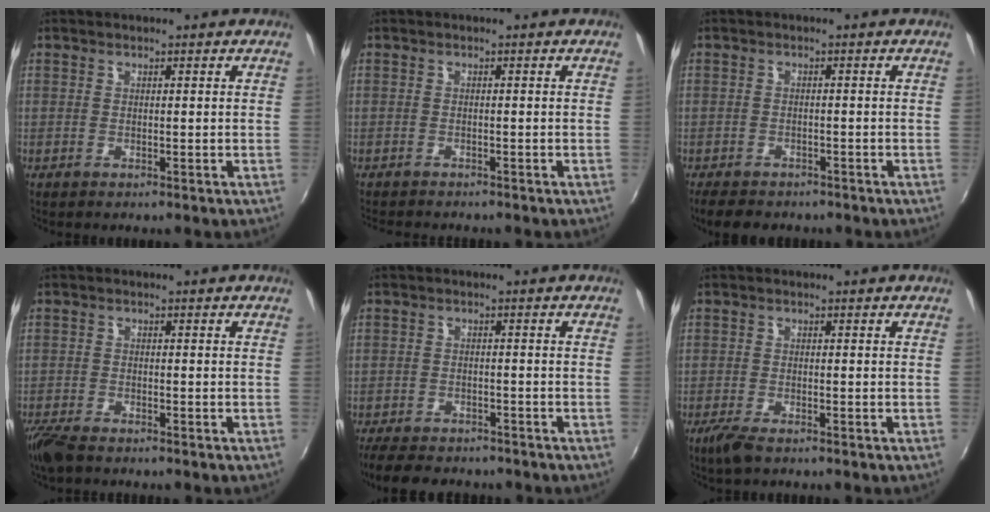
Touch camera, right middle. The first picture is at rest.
{"total": 2.9, "force": [-2.8, 0.4, 0.8], "torque": [-0.025, -0.015, -0.048]}
{"total": 5.5, "force": [-4.6, 2.2, 2.0], "torque": [-0.052, -0.012, -0.075]}
{"total": 5.4, "force": [-4.5, 1.5, 2.7], "torque": [-0.076, -0.023, -0.088]}
{"total": 9.3, "force": [-8.0, 3.3, 3.5], "torque": [-0.090, -0.015, -0.129]}
{"total": 3.6, "force": [-2.6, 1.0, 2.3], "torque": [-0.060, -0.011, -0.050]}